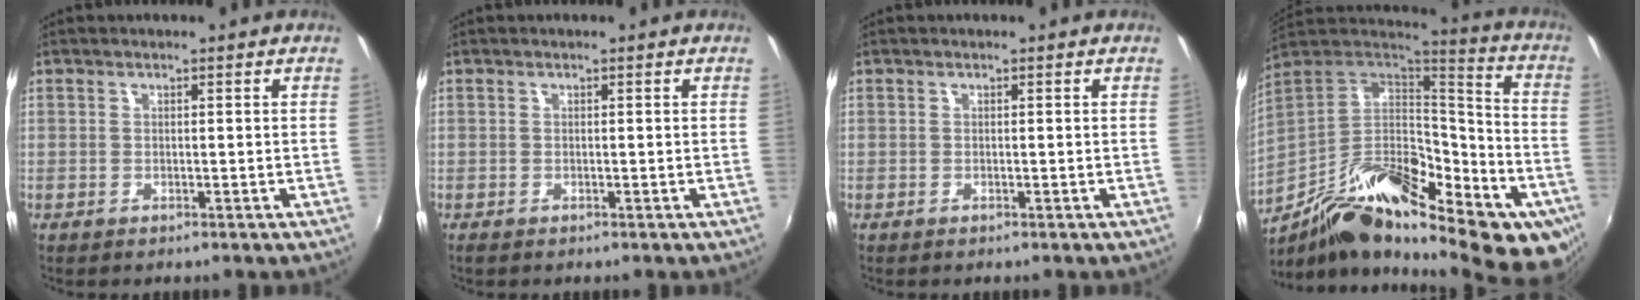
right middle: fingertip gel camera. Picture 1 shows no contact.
{"total": 0.0}
{"total": 0.0}
{"total": 31.6, "force": [-16.4, 12.3, 24.0], "torque": [-0.365, -0.016, -0.248]}